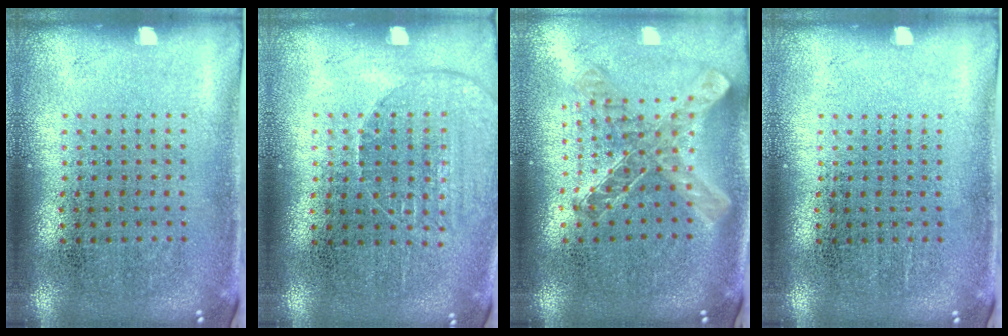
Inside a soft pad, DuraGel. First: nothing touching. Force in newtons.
{"total": 1.4, "press": 1.3, "slide": 0.3}
{"total": 1.1, "press": 1.1, "slide": 0.2}
{"total": 0.0}